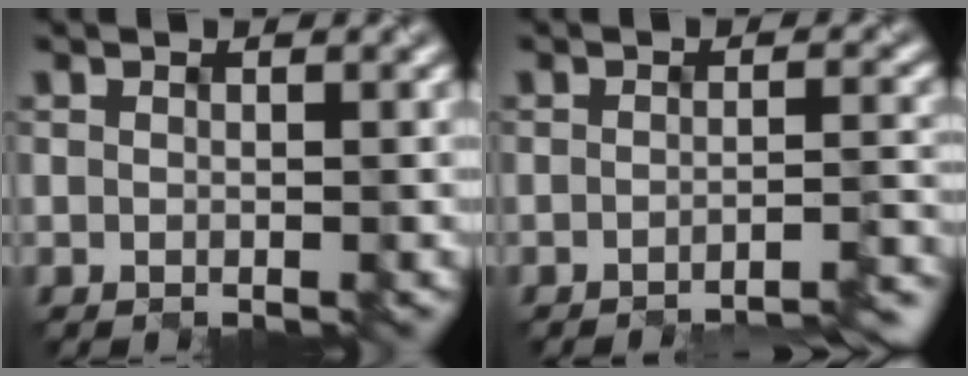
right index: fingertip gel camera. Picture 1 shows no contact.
{"total": 3.9, "force": [-3.1, 0.4, 2.3], "torque": [-0.018, 0.003, -0.046]}